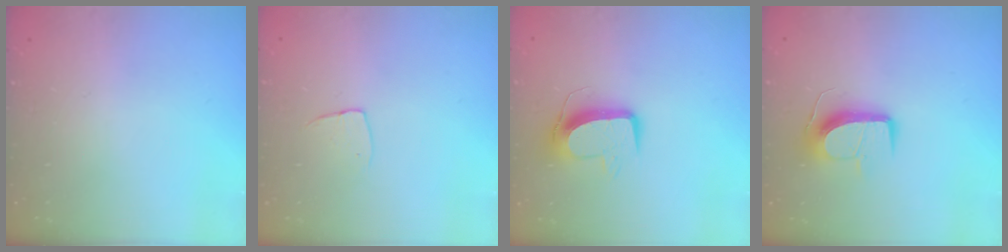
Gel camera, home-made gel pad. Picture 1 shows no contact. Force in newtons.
{"total": 5.2, "press": 5.2, "slide": 0.4}
{"total": 11.0, "press": 10.9, "slide": 0.7}
{"total": 11.6, "press": 11.6, "slide": 0.1}